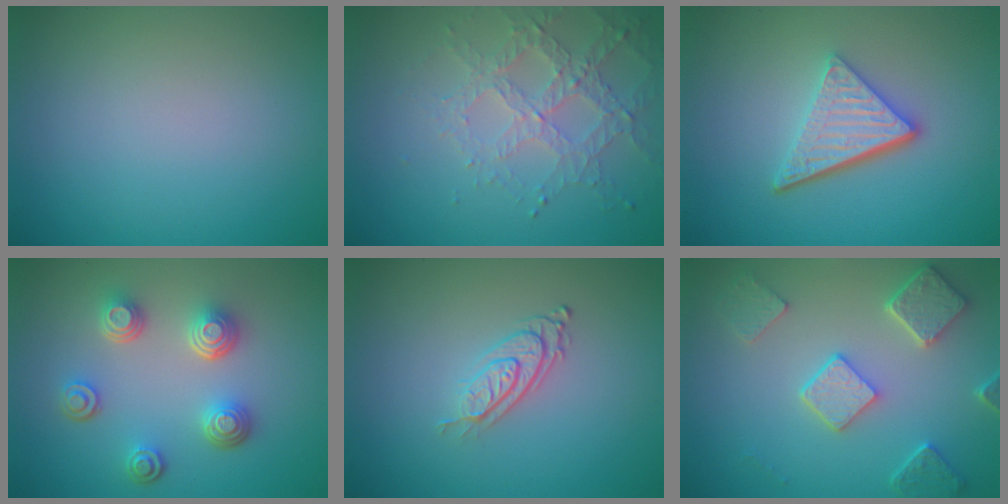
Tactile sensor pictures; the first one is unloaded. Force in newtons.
{"total": 3.2, "press": 3.0, "slide": 1.2}
{"total": 4.8, "press": 3.4, "slide": 3.4}
{"total": 4.5, "press": 3.5, "slide": 2.8}
{"total": 2.9, "press": 2.0, "slide": 2.0}
{"total": 5.0, "press": 3.9, "slide": 3.0}